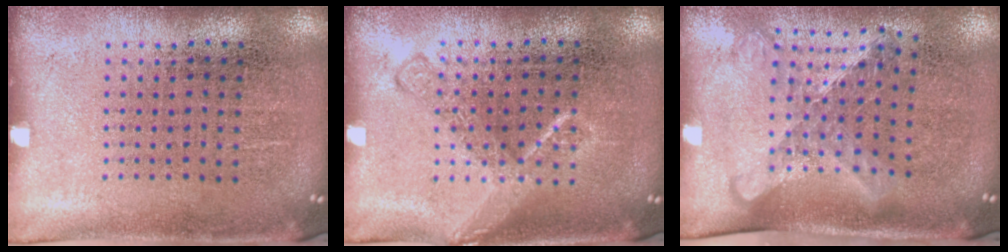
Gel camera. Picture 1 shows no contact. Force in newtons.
{"total": 2.3, "press": 2.3, "slide": 0.5}
{"total": 1.6, "press": 1.2, "slide": 1.0}